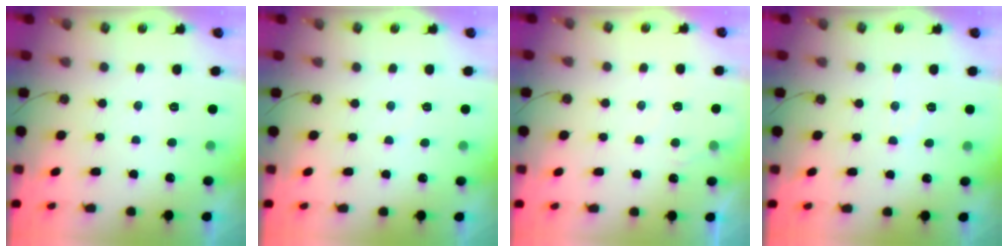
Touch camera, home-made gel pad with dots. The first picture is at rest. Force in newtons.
{"total": 2.7, "press": 2.7, "slide": 0.5}
{"total": 3.9, "press": 3.8, "slide": 0.5}
{"total": 5.3, "press": 5.3, "slide": 0.8}